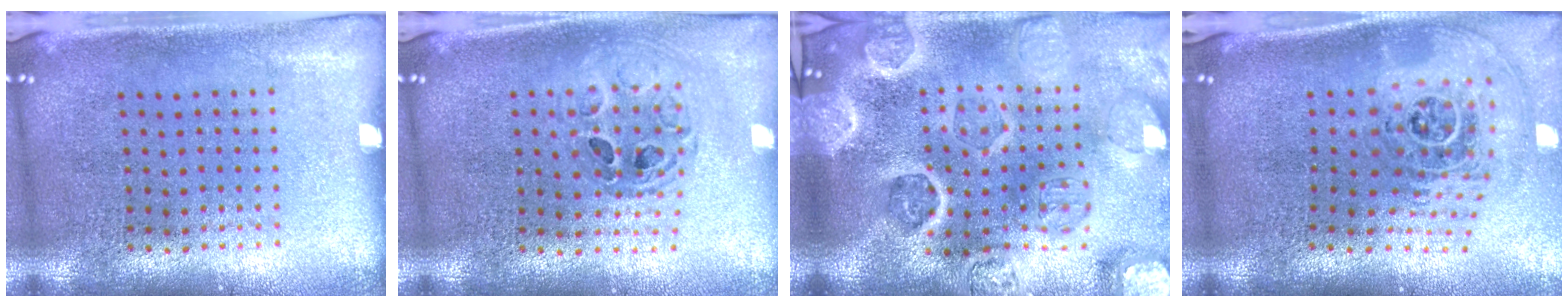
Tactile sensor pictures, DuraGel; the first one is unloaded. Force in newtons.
{"total": 0.7, "press": 0.7, "slide": 0.1}
{"total": 5.3, "press": 4.6, "slide": 2.7}
{"total": 2.4, "press": 1.6, "slide": 1.7}